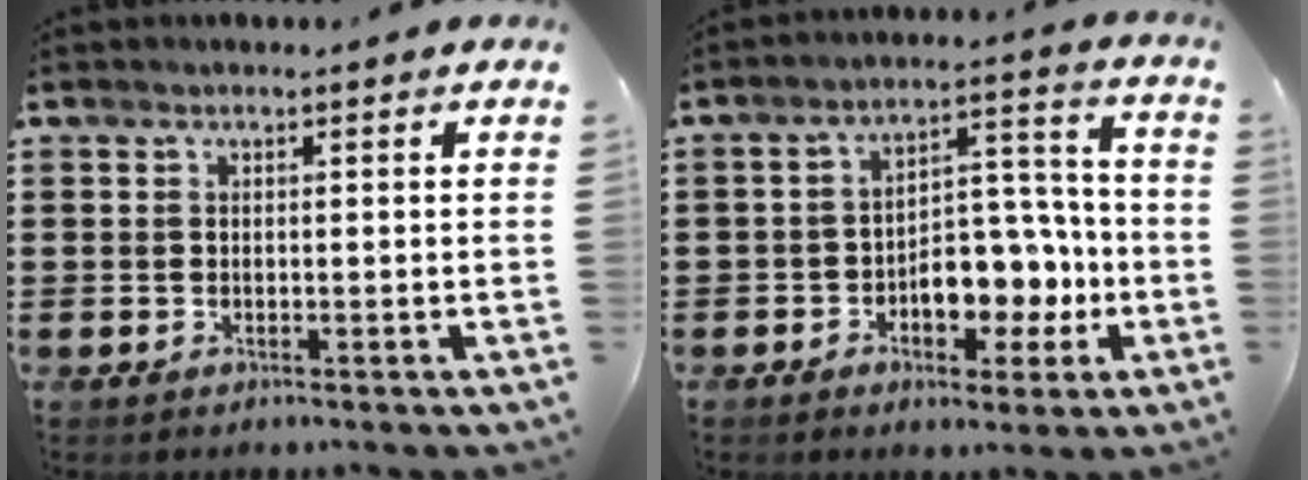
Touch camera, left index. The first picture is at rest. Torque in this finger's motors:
{"motor_torque": [1.21, 0.93, 0.44, 0.14]}